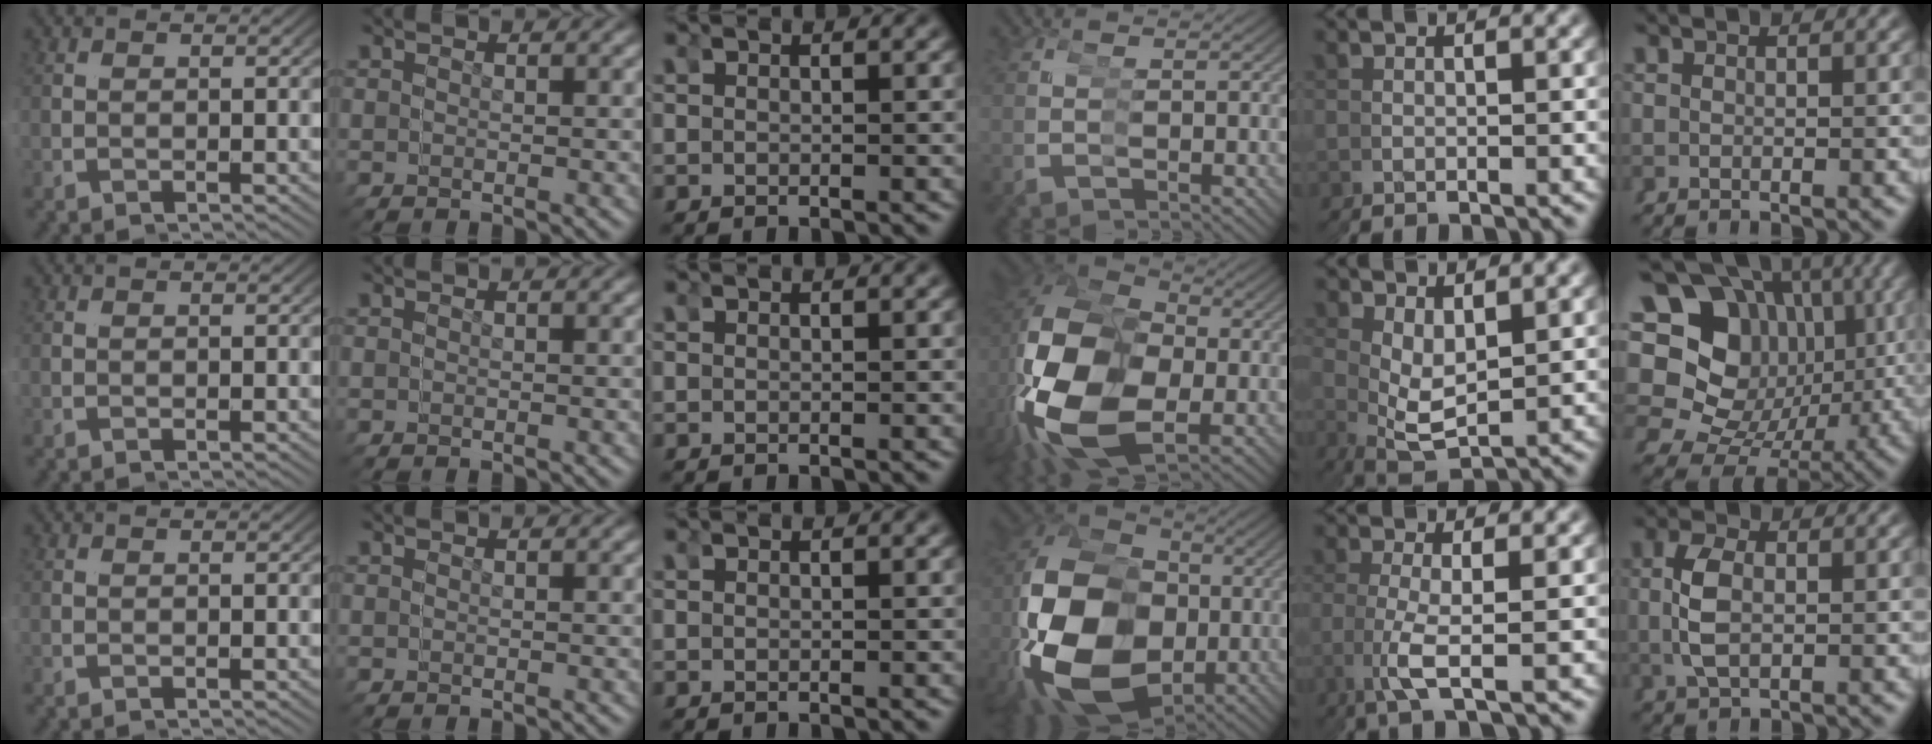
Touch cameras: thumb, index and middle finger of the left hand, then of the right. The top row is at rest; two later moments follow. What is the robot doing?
{"motion": "grasp_and_lifting", "object": "scissors"}